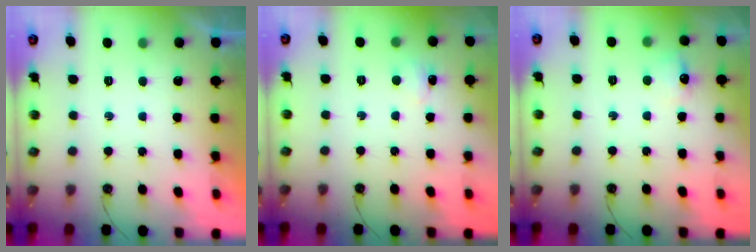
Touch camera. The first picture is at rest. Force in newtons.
{"total": 4.3, "press": 4.2, "slide": 0.7}
{"total": 7.2, "press": 7.1, "slide": 0.9}